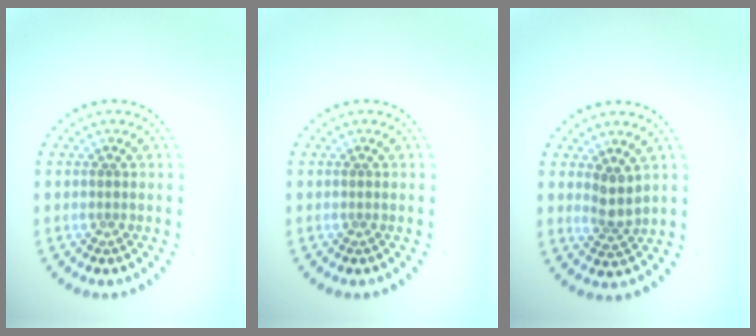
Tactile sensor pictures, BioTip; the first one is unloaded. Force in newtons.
{"total": 0.0}
{"total": 2.1, "press": 1.7, "slide": 1.1}